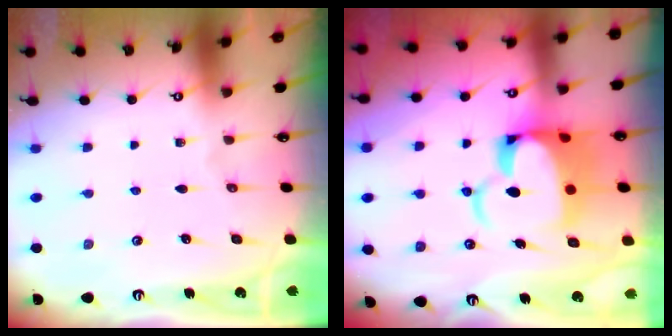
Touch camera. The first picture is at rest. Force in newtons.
{"total": 9.3, "press": 9.1, "slide": 2.0}